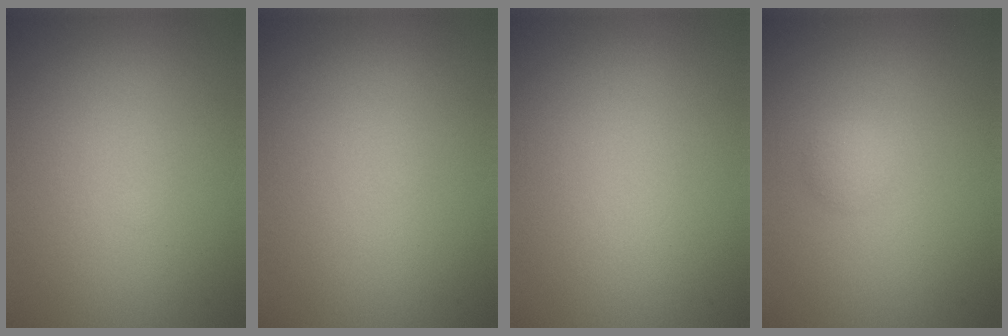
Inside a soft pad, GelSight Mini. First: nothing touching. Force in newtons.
{"total": 0.0}
{"total": 0.0}
{"total": 1.1, "press": 1.1, "slide": 0.0}